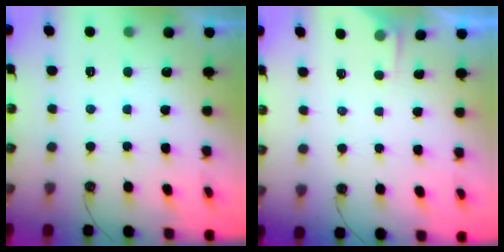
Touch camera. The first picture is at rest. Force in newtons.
{"total": 2.1, "press": 2.0, "slide": 0.3}